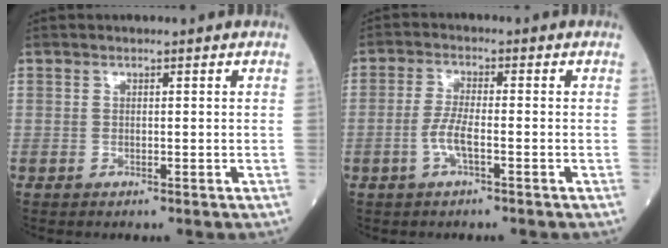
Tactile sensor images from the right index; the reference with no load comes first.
{"total": 3.8, "force": [-1.4, 0.6, 3.4], "torque": [-0.076, -0.001, -0.031]}